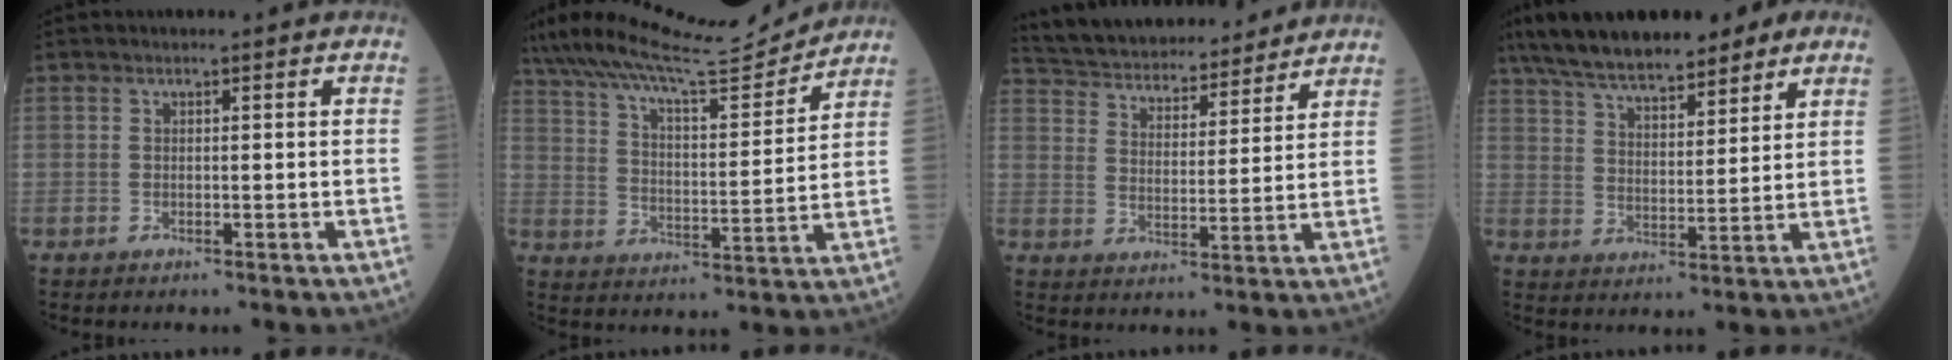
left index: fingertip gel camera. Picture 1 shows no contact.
{"total": 19.0, "force": [17.8, 1.1, 6.5], "torque": [-0.132, -0.007, 0.281]}
{"total": 20.7, "force": [18.8, 4.8, 7.0], "torque": [-0.130, 0.022, 0.280]}
{"total": 17.1, "force": [13.2, 5.3, 9.6], "torque": [-0.170, 0.034, 0.211]}